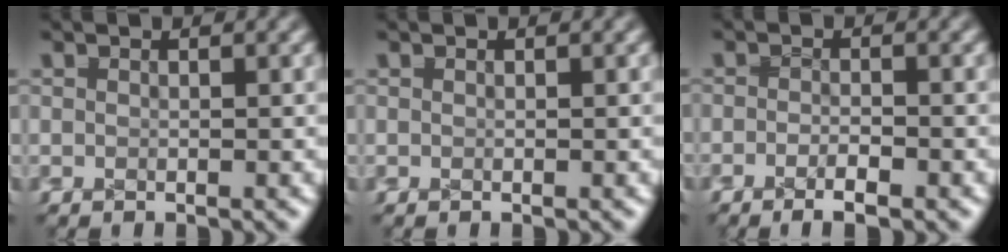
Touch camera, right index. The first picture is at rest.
{"total": 0.0}
{"total": 2.5, "force": [-1.8, 1.2, 1.2], "torque": [-0.004, -0.001, -0.037]}